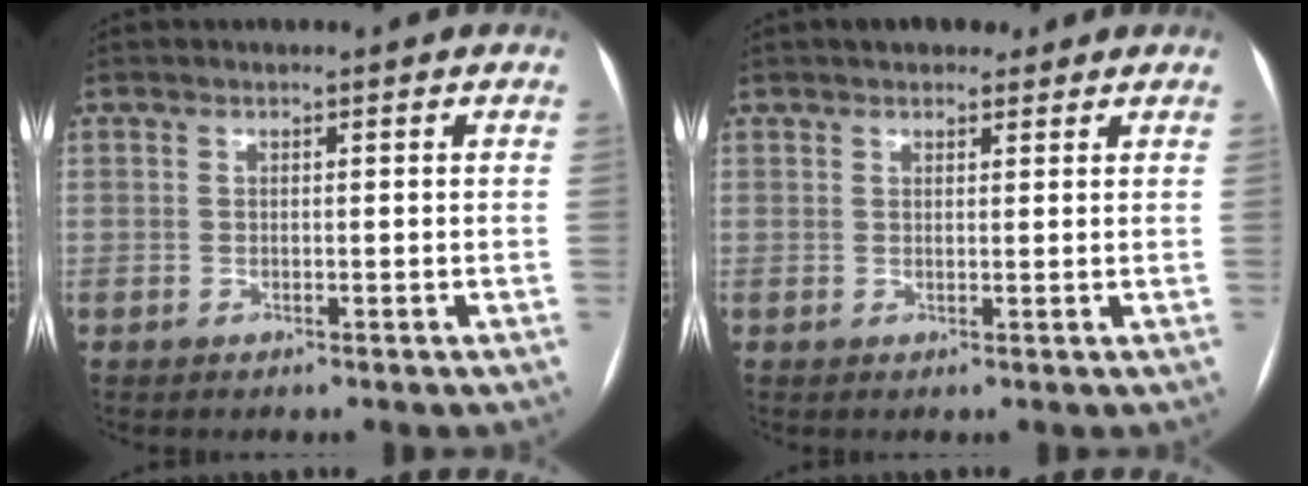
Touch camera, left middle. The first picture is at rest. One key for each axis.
{"total": 4.5, "fx": 3.4, "fy": 2.0, "fz": 2.0, "tx": -0.025, "ty": 0.022, "tz": 0.053}